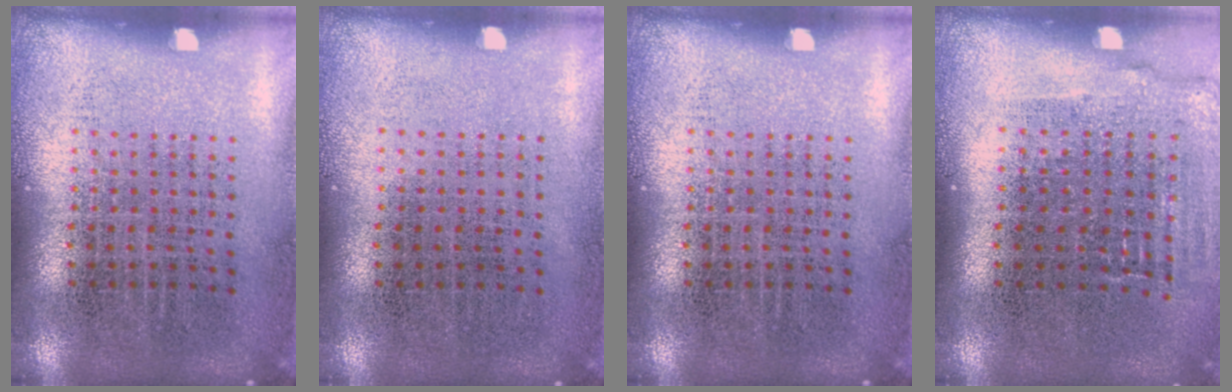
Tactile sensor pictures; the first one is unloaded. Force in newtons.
{"total": 0.0}
{"total": 0.0}
{"total": 1.1, "press": 1.1, "slide": 0.4}